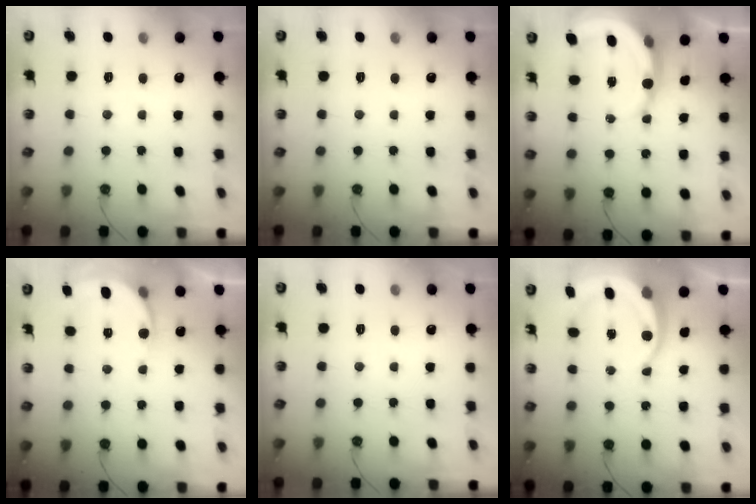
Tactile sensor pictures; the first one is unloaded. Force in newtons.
{"total": 0.0}
{"total": 7.7, "press": 7.6, "slide": 0.9}
{"total": 5.0, "press": 4.9, "slide": 0.8}
{"total": 0.0}
{"total": 8.6, "press": 8.4, "slide": 1.5}